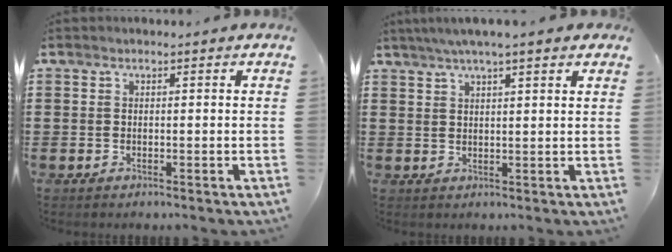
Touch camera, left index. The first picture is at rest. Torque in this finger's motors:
{"motor_torque": [1.78, -0.36, 1.05, 0.21]}